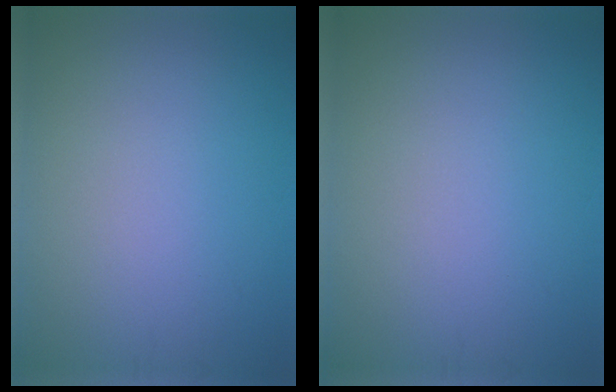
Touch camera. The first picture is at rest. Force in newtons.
{"total": 0.0}